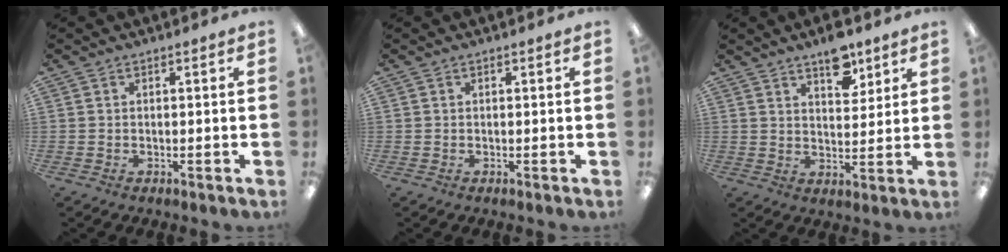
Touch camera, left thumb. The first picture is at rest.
{"total": 0.0}
{"total": 8.4, "force": [6.0, 3.9, 4.4], "torque": [-0.045, -0.037, 0.100]}